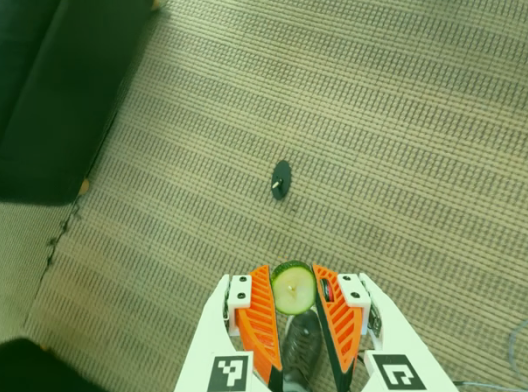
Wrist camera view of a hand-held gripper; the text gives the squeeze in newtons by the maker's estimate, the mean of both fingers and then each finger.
{"total": 9.1, "left": 9.2, "right": 9.1}